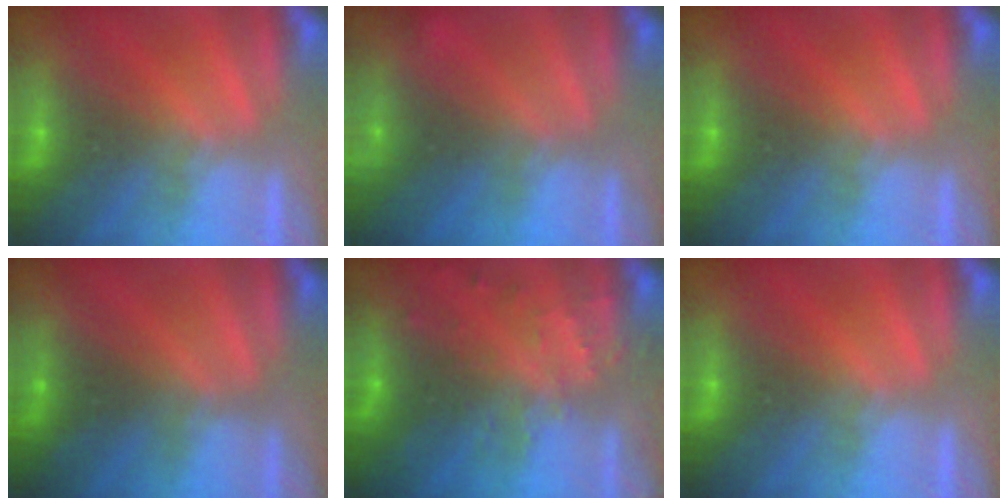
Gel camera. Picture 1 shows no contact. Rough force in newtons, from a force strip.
{"total": 2.4}
{"total": 0.0}
{"total": 2.4}
{"total": 3.7}
{"total": 0.0}